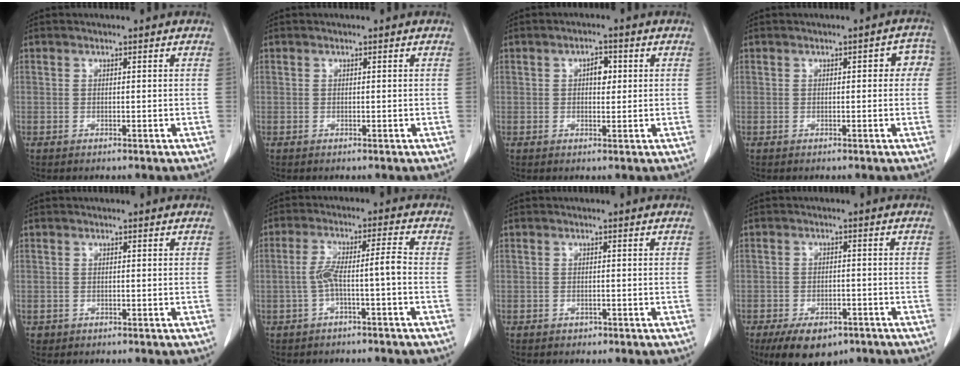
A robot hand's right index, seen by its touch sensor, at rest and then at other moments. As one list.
[{"total": 0.0}, {"total": 2.7, "force": [0.6, 1.4, 2.2], "torque": [-0.033, 0.006, 0.007]}, {"total": 3.3, "force": [0.4, 1.5, 2.9], "torque": [-0.023, 0.020, 0.000]}, {"total": 0.5, "force": [-0.1, 0.5, -0.1], "torque": [-0.004, 0.003, 0.000]}, {"total": 5.4, "force": [-1.7, 0.0, 5.2], "torque": [-0.104, 0.025, -0.025]}, {"total": 0.6, "force": [-0.4, 0.5, 0.1], "torque": [-0.004, 0.001, -0.003]}, {"total": 9.0, "force": [-6.3, 4.4, 4.7], "torque": [-0.069, -0.002, -0.095]}]